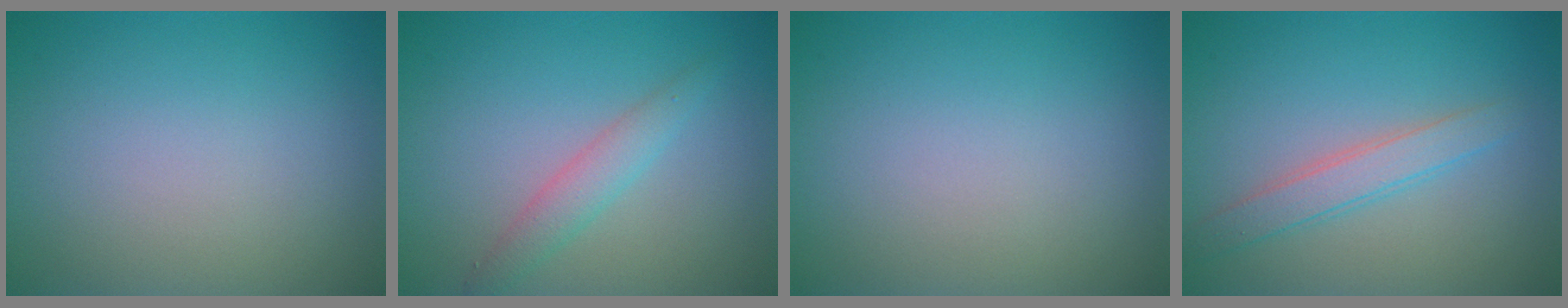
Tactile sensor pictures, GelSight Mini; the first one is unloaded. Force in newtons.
{"total": 2.2, "press": 2.2, "slide": 0.1}
{"total": 0.0}
{"total": 2.4, "press": 2.4, "slide": 0.0}